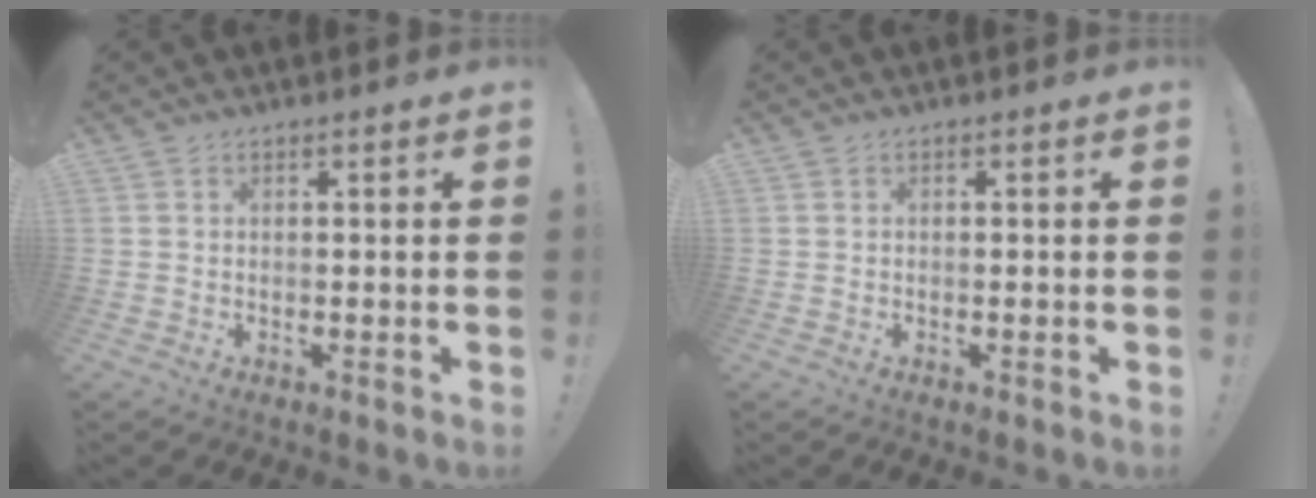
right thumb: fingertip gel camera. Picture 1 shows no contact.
{"total": 0.5, "force": [-0.5, 0.0, 0.3], "torque": [-0.008, 0.000, -0.007]}